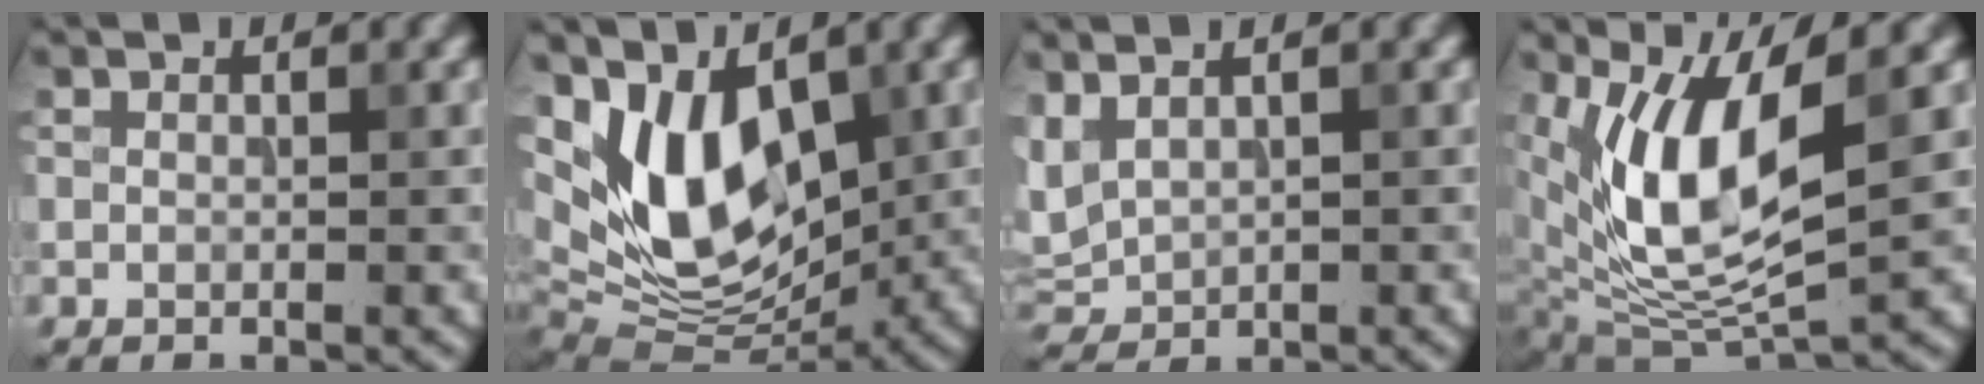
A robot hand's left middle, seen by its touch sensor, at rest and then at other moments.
{"total": 9.4, "force": [2.6, 5.3, 7.3], "torque": [-0.127, -0.015, 0.044]}
{"total": 2.4, "force": [1.1, 1.4, 1.6], "torque": [-0.048, 0.009, 0.030]}
{"total": 9.6, "force": [2.7, 3.9, 8.3], "torque": [-0.166, -0.015, 0.052]}